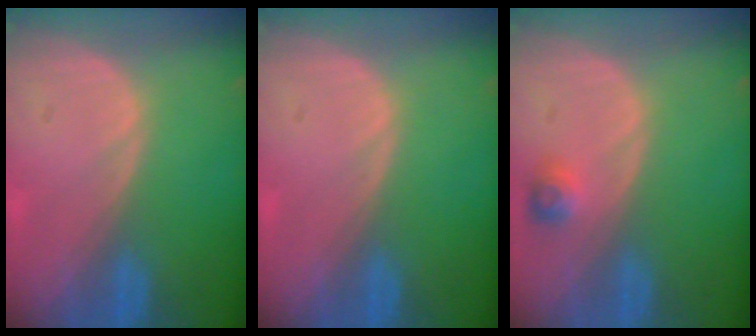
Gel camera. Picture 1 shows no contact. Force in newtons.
{"total": 0.0}
{"total": 2.4, "press": 2.2, "slide": 0.9}